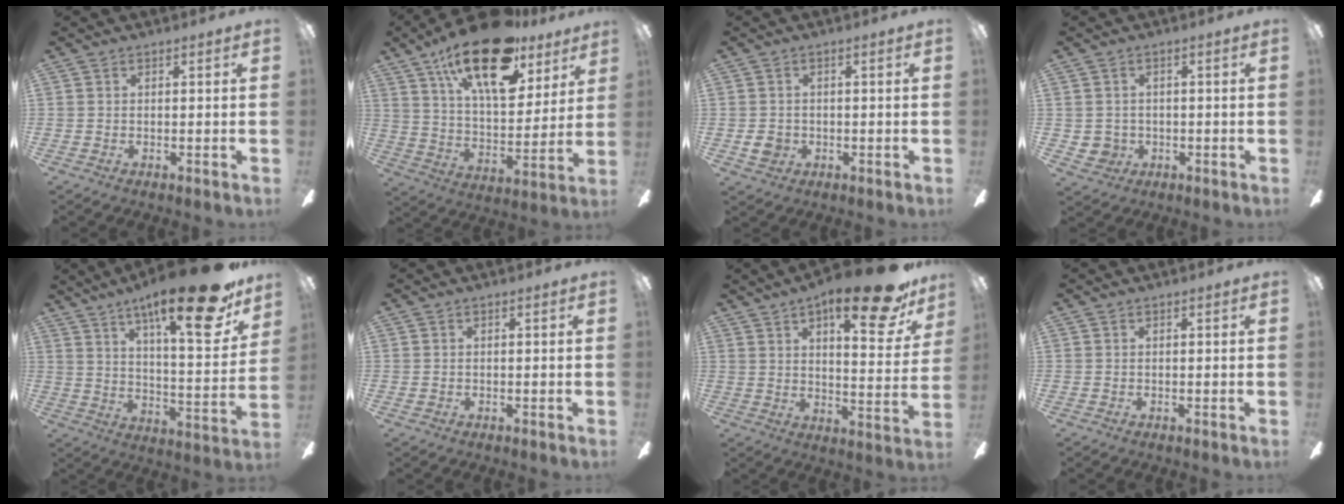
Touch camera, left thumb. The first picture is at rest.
{"total": 23.9, "force": [15.0, 10.1, 15.6], "torque": [-0.251, -0.077, 0.257]}
{"total": 2.6, "force": [-0.6, 2.1, 1.4], "torque": [-0.022, 0.006, -0.010]}
{"total": 3.3, "force": [-0.3, 3.3, 0.5], "torque": [-0.023, 0.003, -0.005]}
{"total": 23.3, "force": [15.4, 5.9, 16.4], "torque": [-0.252, -0.099, 0.244]}
{"total": 0.6, "force": [-0.3, 0.5, 0.3], "torque": [-0.006, 0.003, -0.006]}
{"total": 19.1, "force": [11.9, 5.8, 13.8], "torque": [-0.190, -0.067, 0.181]}
{"total": 0.0}